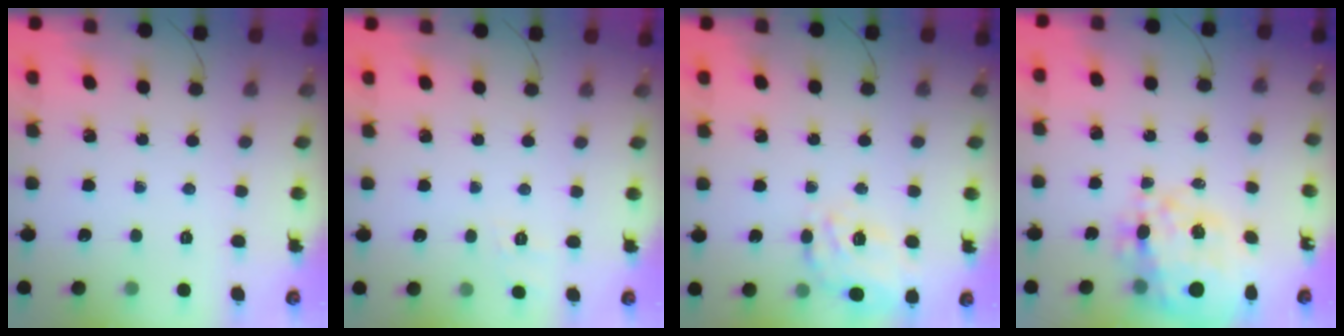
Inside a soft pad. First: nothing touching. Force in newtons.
{"total": 7.8, "press": 7.5, "slide": 2.2}
{"total": 11.0, "press": 10.7, "slide": 2.8}
{"total": 19.5, "press": 18.9, "slide": 4.9}